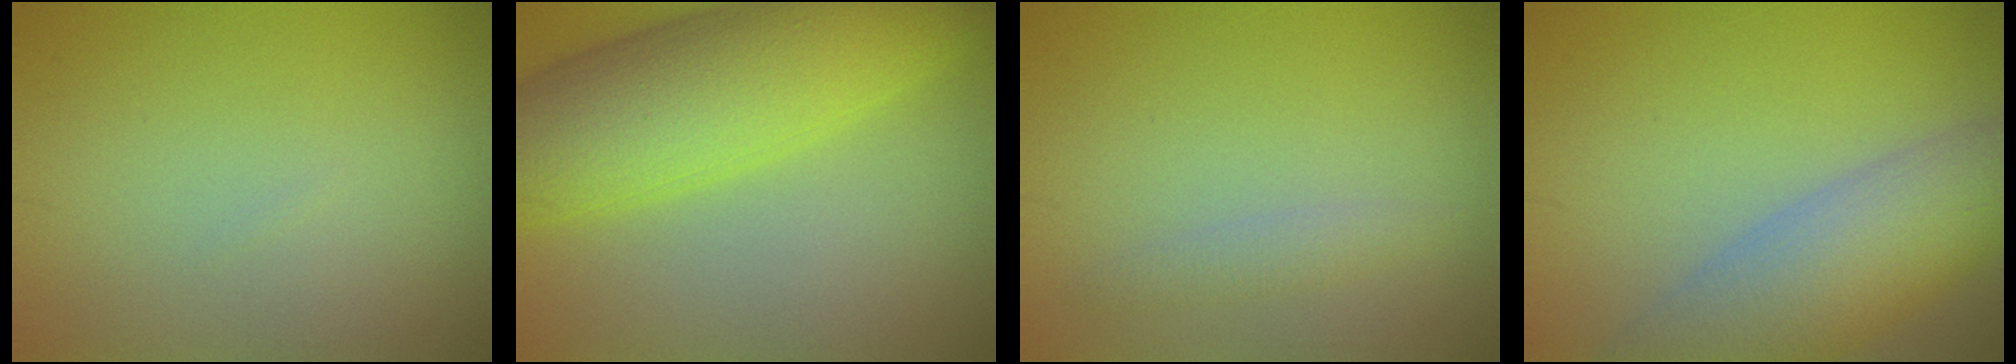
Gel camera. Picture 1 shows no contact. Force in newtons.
{"total": 10.0, "press": 10.0, "slide": 0.3}
{"total": 1.3, "press": 1.3, "slide": 0.1}
{"total": 7.8, "press": 7.8, "slide": 0.4}